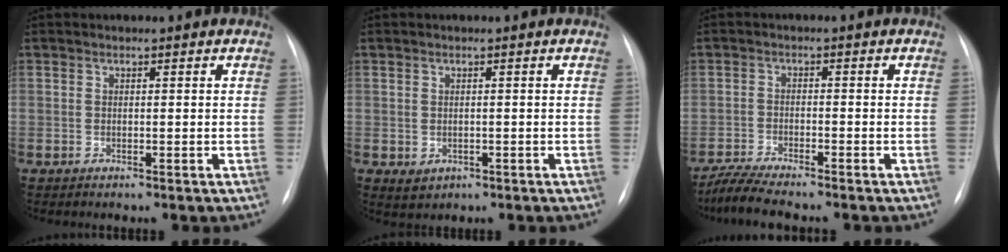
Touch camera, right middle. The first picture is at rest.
{"total": 1.9, "force": [-0.5, 1.6, 0.9], "torque": [-0.014, -0.002, 0.003]}
{"total": 5.9, "force": [-5.2, 0.0, 2.7], "torque": [-0.053, -0.019, -0.094]}